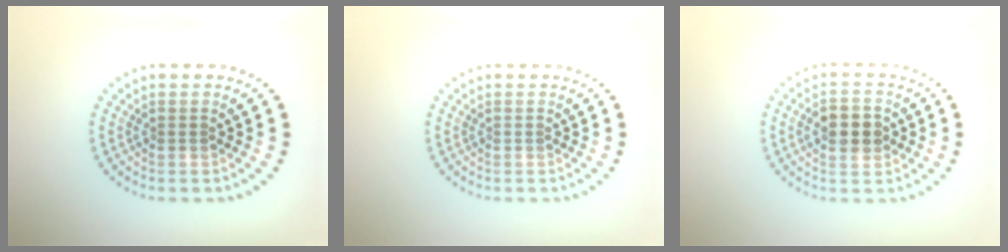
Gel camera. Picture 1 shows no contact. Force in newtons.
{"total": 0.0}
{"total": 3.8, "press": 3.8, "slide": 0.2}